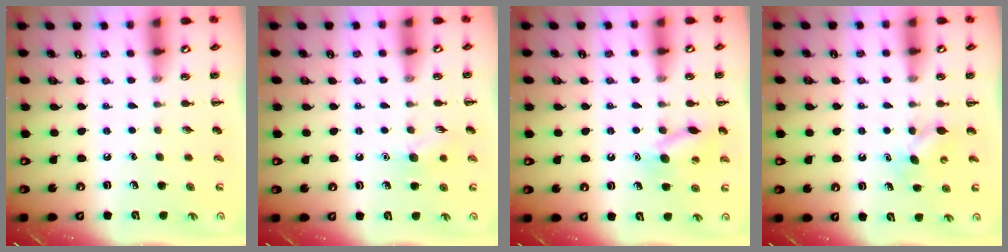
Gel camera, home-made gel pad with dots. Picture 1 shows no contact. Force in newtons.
{"total": 7.1, "press": 7.0, "slide": 1.4}
{"total": 11.0, "press": 10.9, "slide": 1.5}
{"total": 4.1, "press": 3.9, "slide": 1.3}